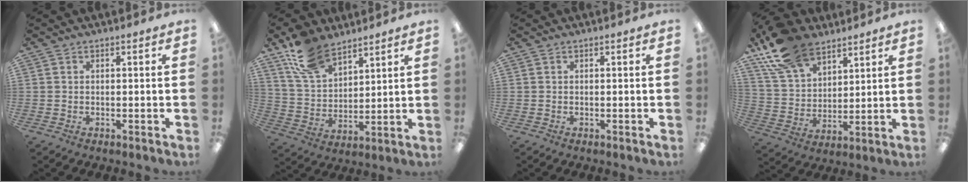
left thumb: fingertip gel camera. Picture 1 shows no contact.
{"total": 13.8, "force": [10.0, 7.1, 6.2], "torque": [-0.135, -0.038, 0.194]}
{"total": 0.0}
{"total": 17.1, "force": [11.8, 9.4, 8.0], "torque": [-0.166, -0.049, 0.224]}